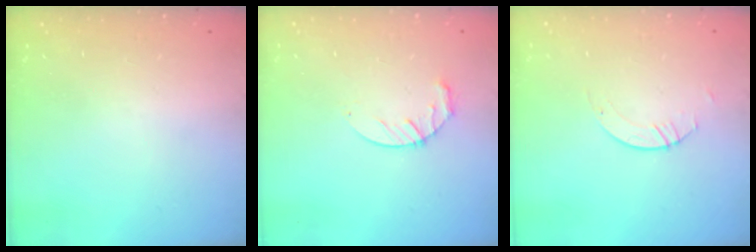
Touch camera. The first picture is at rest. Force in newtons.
{"total": 6.8, "press": 6.8, "slide": 0.8}
{"total": 1.1, "press": 1.1, "slide": 0.1}